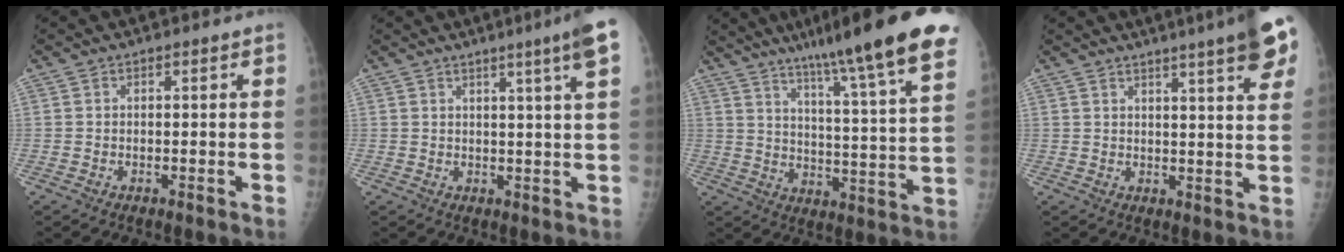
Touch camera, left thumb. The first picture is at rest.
{"total": 6.7, "force": [3.6, -0.9, 5.6], "torque": [-0.077, -0.014, 0.047]}
{"total": 23.5, "force": [16.5, 1.4, 16.6], "torque": [-0.235, -0.062, 0.234]}
{"total": 13.0, "force": [8.3, 1.6, 9.9], "torque": [-0.115, -0.024, 0.092]}